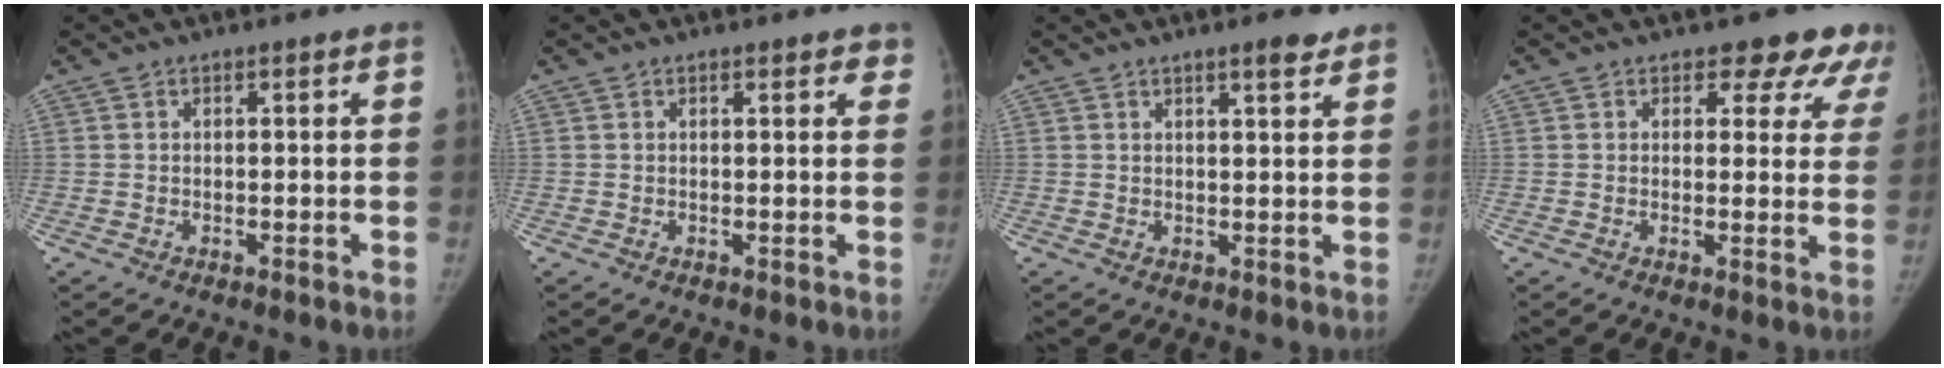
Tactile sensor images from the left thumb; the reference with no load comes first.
{"total": 2.4, "force": [1.7, 0.9, 1.4], "torque": [0.001, -0.001, 0.016]}
{"total": 3.1, "force": [2.3, 0.7, 1.9], "torque": [-0.021, -0.015, 0.033]}
{"total": 8.3, "force": [6.6, 4.6, 2.1], "torque": [0.029, -0.027, 0.052]}